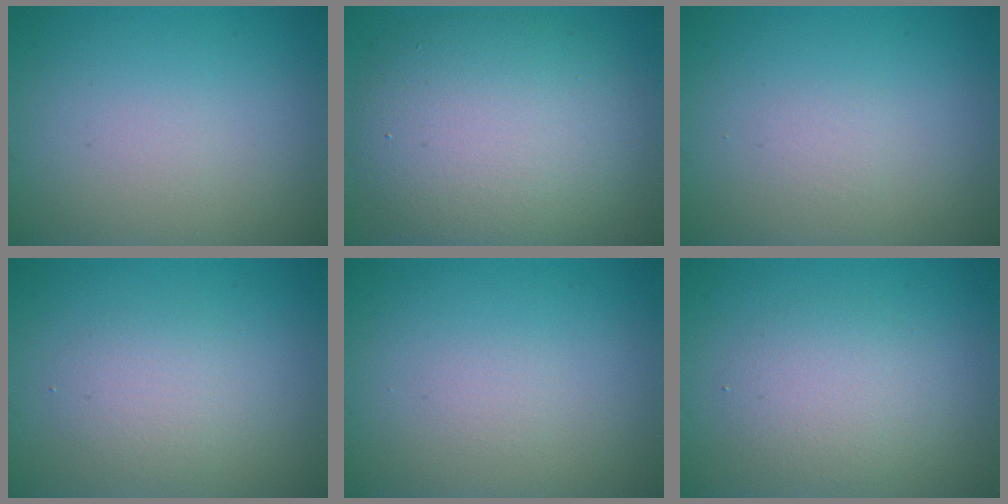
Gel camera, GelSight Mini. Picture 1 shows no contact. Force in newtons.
{"total": 10.1, "press": 10.1, "slide": 0.7}
{"total": 0.0}
{"total": 2.2, "press": 2.2, "slide": 0.1}
{"total": 0.6, "press": 0.6, "slide": 0.1}
{"total": 2.9, "press": 2.9, "slide": 0.3}